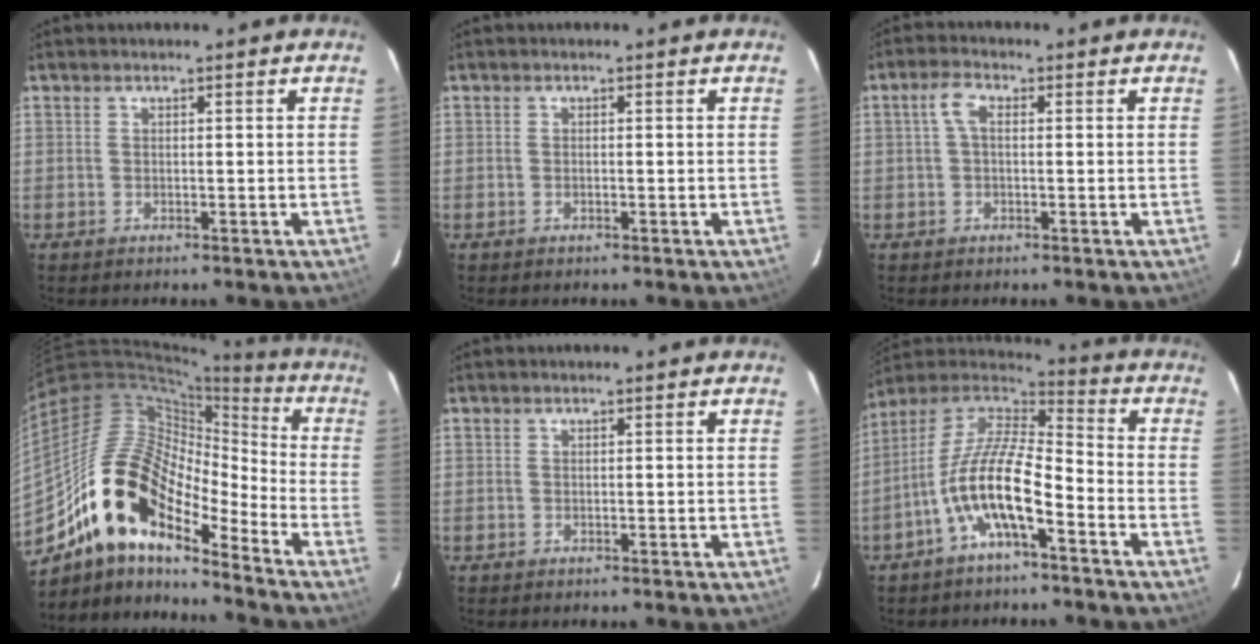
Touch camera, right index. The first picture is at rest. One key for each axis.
{"total": 0.0}
{"total": 3.0, "fx": 0.3, "fy": 1.5, "fz": 2.6, "tx": -0.055, "ty": 0.011, "tz": 0.007}
{"total": 18.5, "fx": -12.7, "fy": 7.0, "fz": 11.4, "tx": -0.202, "ty": -0.001, "tz": -0.256}
{"total": 0.0}
{"total": 13.7, "fx": -6.2, "fy": 3.9, "fz": 11.6, "tx": -0.227, "ty": -0.001, "tz": -0.123}